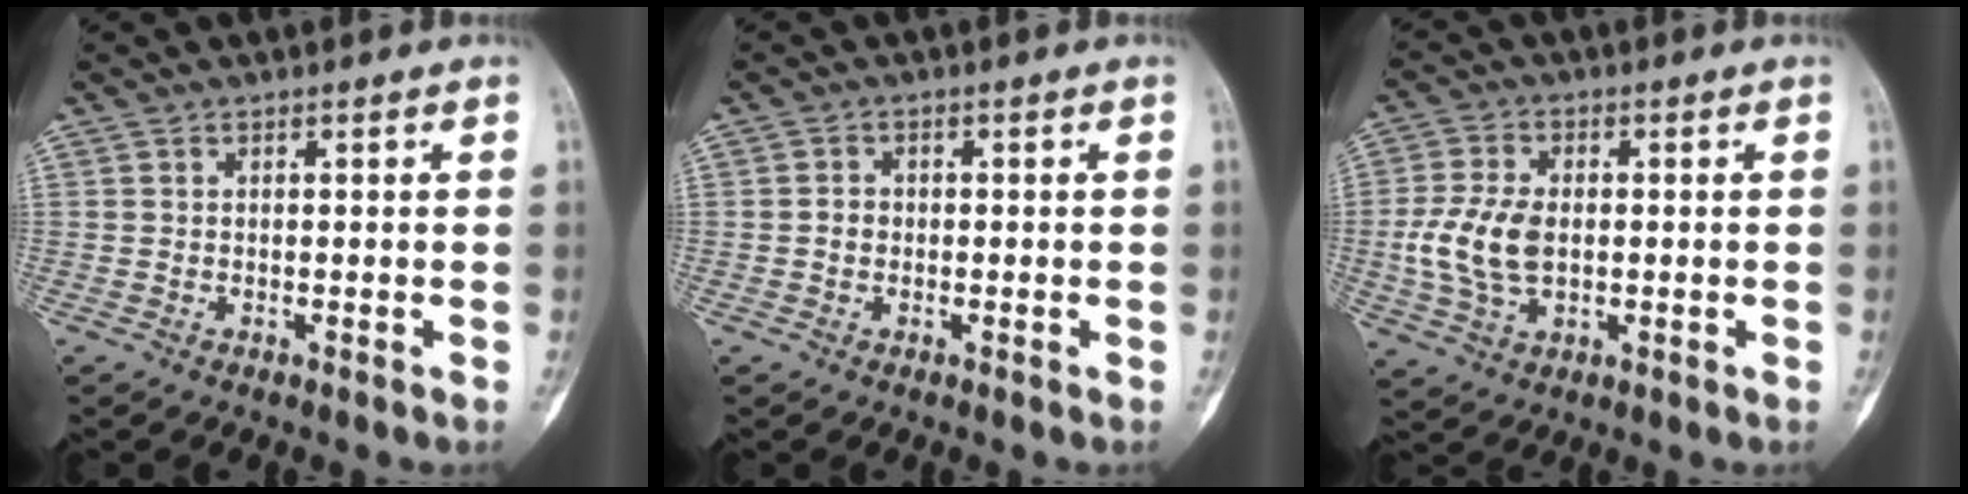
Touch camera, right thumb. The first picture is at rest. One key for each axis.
{"total": 1.8, "fx": -0.3, "fy": 1.6, "fz": 0.8, "tx": -0.006, "ty": 0.007, "tz": -0.007}
{"total": 9.8, "fx": -0.4, "fy": 6.0, "fz": 7.7, "tx": -0.162, "ty": 0.003, "tz": -0.007}